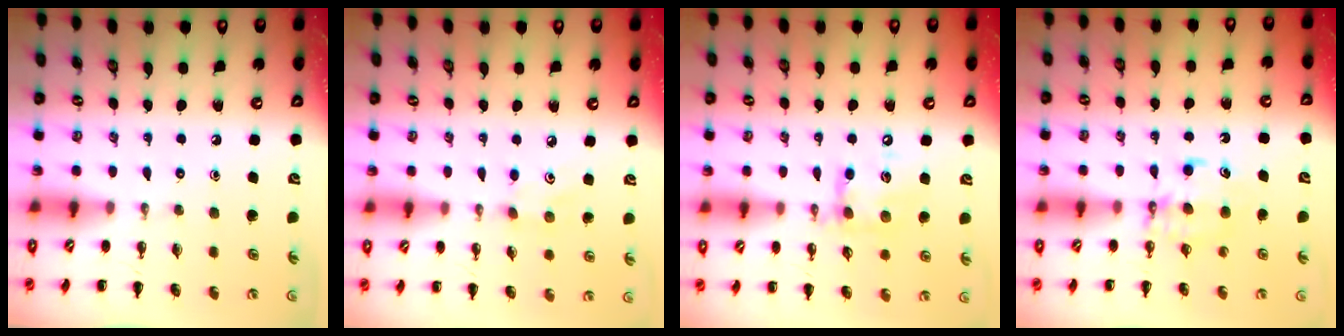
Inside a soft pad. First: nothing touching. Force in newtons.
{"total": 2.9, "press": 2.8, "slide": 0.8}
{"total": 12.1, "press": 11.9, "slide": 1.9}
{"total": 6.1, "press": 6.0, "slide": 1.0}